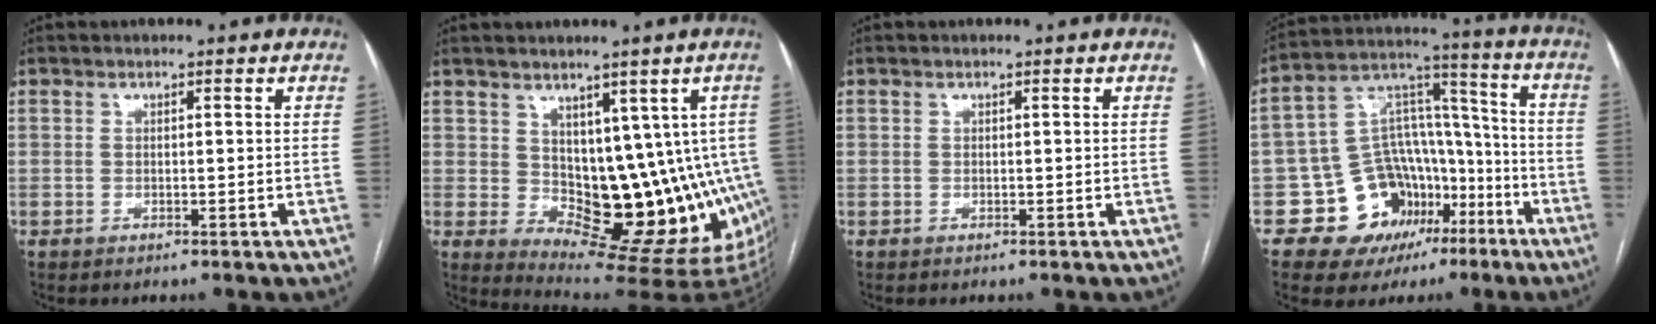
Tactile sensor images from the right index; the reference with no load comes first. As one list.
[{"total": 13.6, "force": [0.4, 7.5, 11.3], "torque": [-0.127, 0.009, 0.022]}, {"total": 0.0}, {"total": 14.6, "force": [-6.8, 11.5, 5.8], "torque": [-0.083, 0.072, -0.096]}]